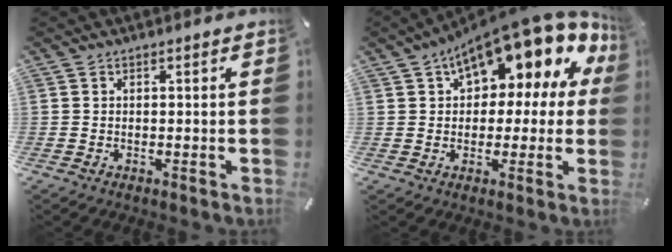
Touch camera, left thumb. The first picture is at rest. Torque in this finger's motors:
{"motor_torque": [2.46, 2.55, 1.57, -1.20, 0.51]}